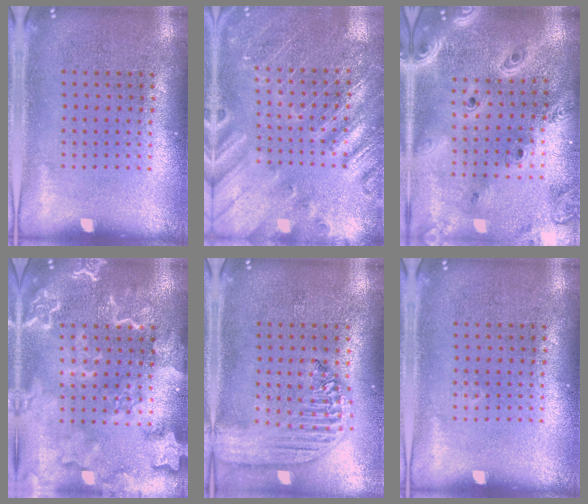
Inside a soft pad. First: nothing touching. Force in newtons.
{"total": 2.4, "press": 2.4, "slide": 0.3}
{"total": 3.2, "press": 2.6, "slide": 1.9}
{"total": 4.8, "press": 4.7, "slide": 0.7}
{"total": 2.4, "press": 2.1, "slide": 1.2}
{"total": 0.0}